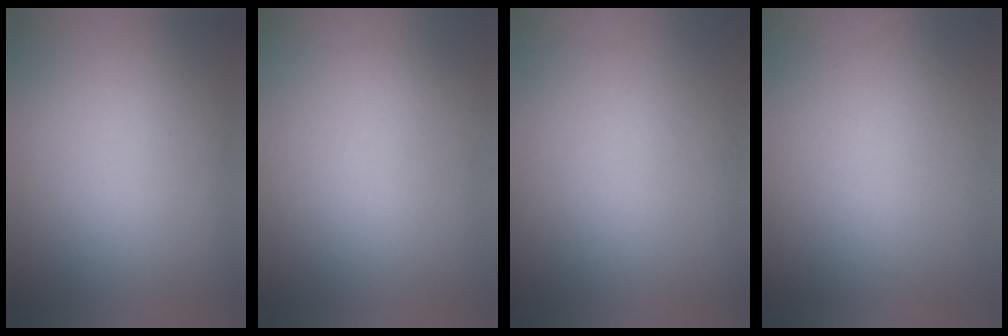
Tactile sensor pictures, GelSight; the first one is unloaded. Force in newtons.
{"total": 7.1}
{"total": 6.0}
{"total": 8.4}